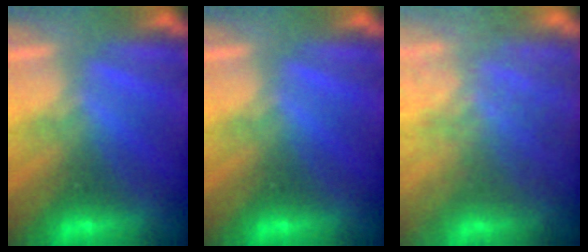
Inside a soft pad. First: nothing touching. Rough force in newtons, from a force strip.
{"total": 0.0}
{"total": 7.6}